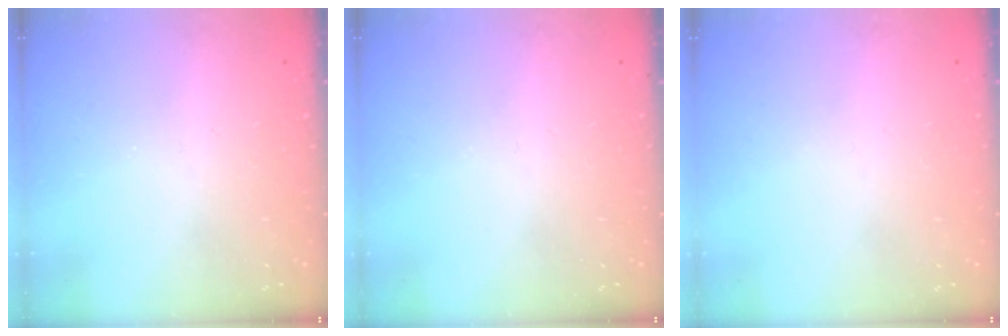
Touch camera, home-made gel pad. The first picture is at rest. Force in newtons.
{"total": 0.0}
{"total": 0.0}